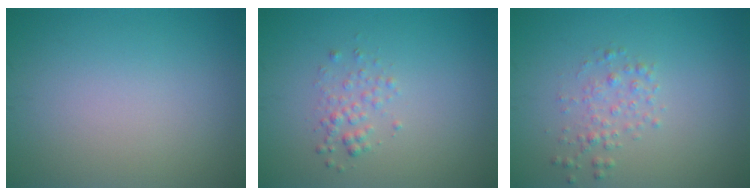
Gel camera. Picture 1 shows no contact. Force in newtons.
{"total": 1.4, "press": 1.4, "slide": 0.1}
{"total": 1.6, "press": 1.6, "slide": 0.0}